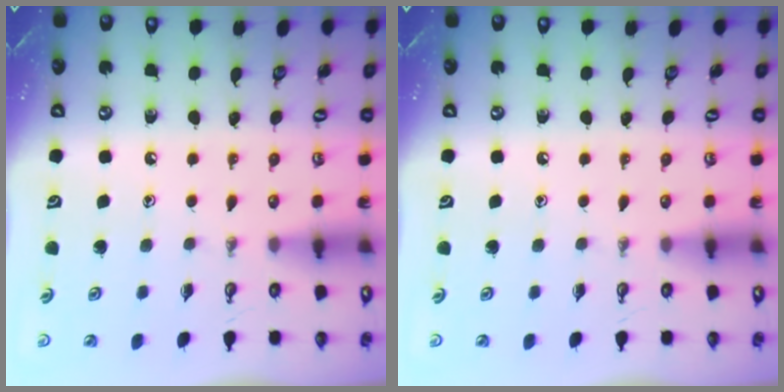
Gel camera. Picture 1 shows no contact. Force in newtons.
{"total": 0.0}